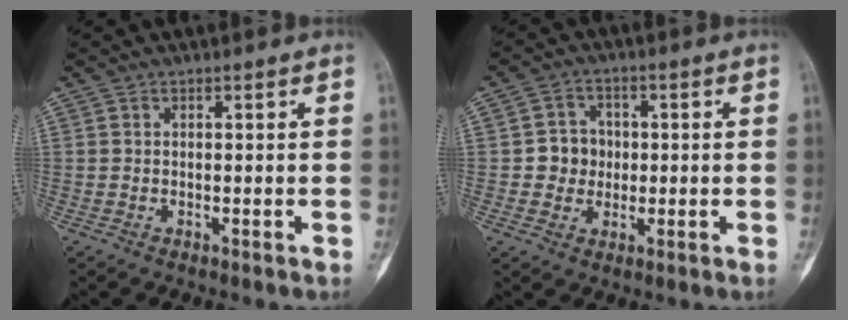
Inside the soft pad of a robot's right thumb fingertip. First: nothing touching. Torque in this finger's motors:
{"motor_torque": [0.00, 0.00, 0.02, -0.01, 0.00]}